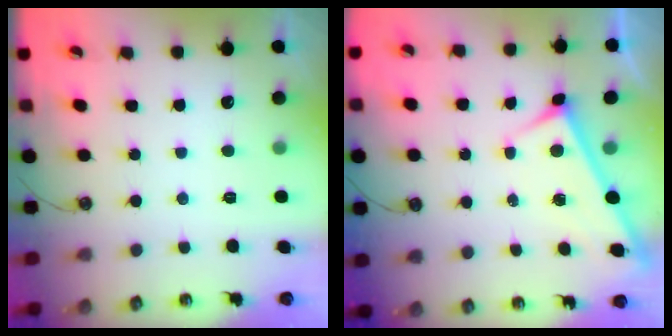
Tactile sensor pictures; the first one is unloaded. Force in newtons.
{"total": 2.9, "press": 2.9, "slide": 0.3}